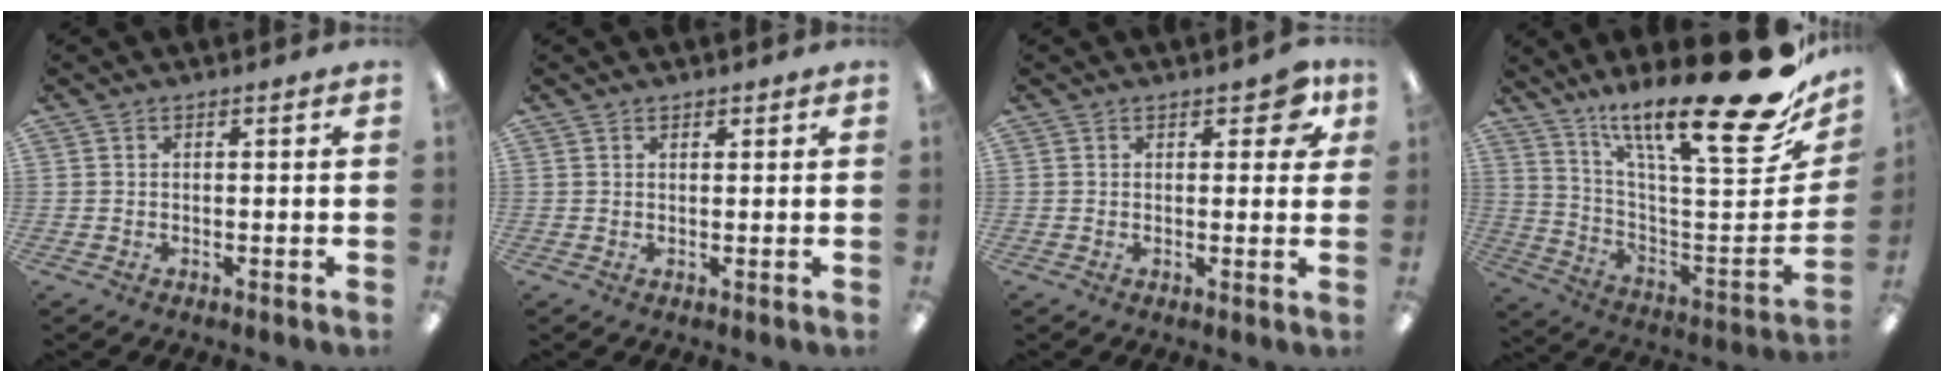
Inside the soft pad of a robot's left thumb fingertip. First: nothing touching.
{"total": 1.4, "force": [1.1, 0.8, 0.2], "torque": [0.003, -0.002, 0.019]}
{"total": 6.1, "force": [3.1, 3.1, 4.3], "torque": [-0.048, -0.005, 0.049]}
{"total": 26.2, "force": [18.2, 5.2, 18.1], "torque": [-0.259, -0.140, 0.291]}